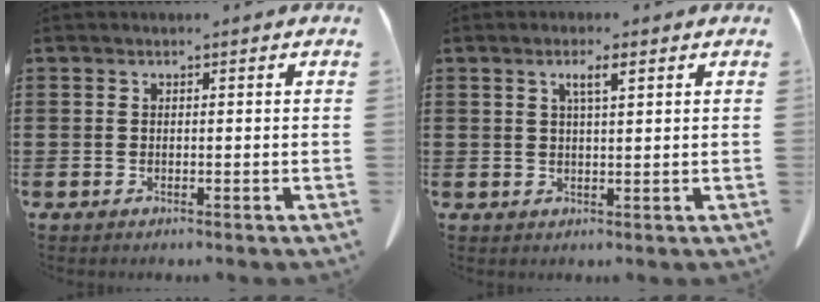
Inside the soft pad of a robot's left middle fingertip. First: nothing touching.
{"total": 2.8, "force": [1.3, 0.5, 2.4], "torque": [-0.050, 0.005, 0.020]}